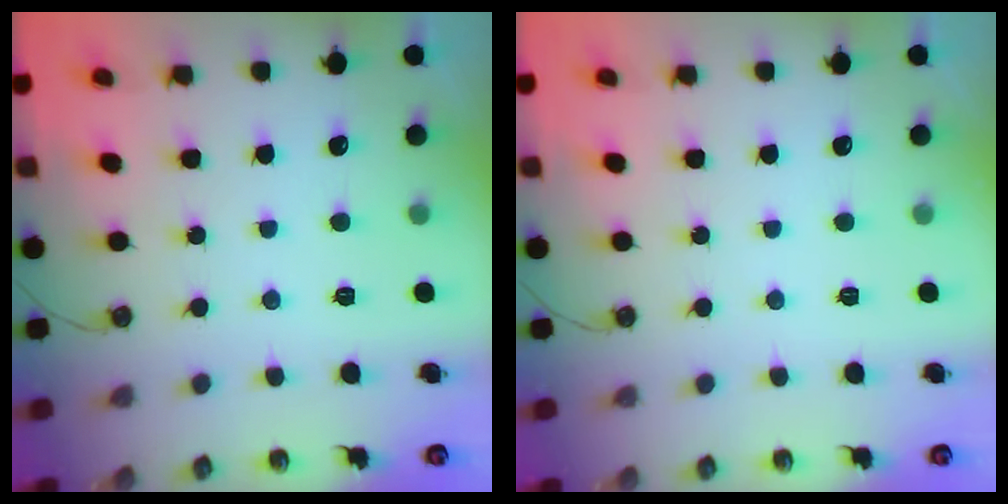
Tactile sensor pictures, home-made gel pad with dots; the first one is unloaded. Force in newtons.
{"total": 0.0}